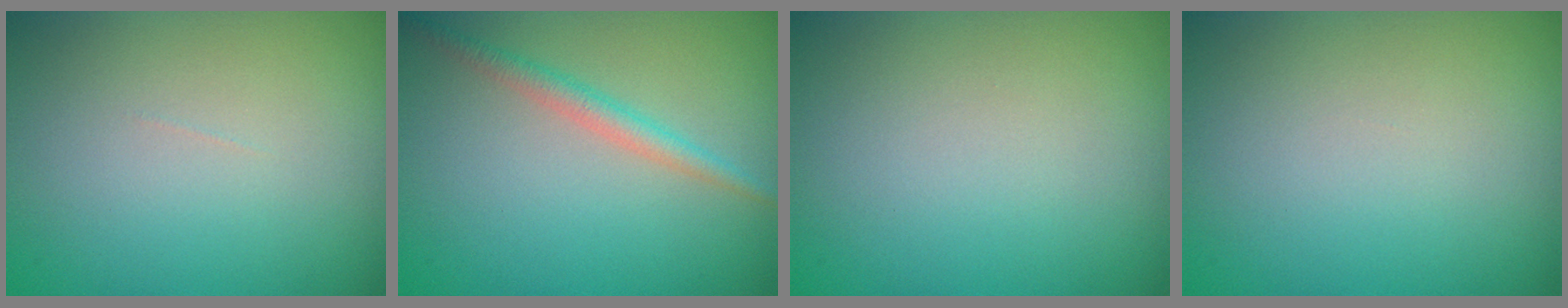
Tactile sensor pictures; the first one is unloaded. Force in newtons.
{"total": 2.0, "press": 2.0, "slide": 0.1}
{"total": 0.0}
{"total": 0.0}